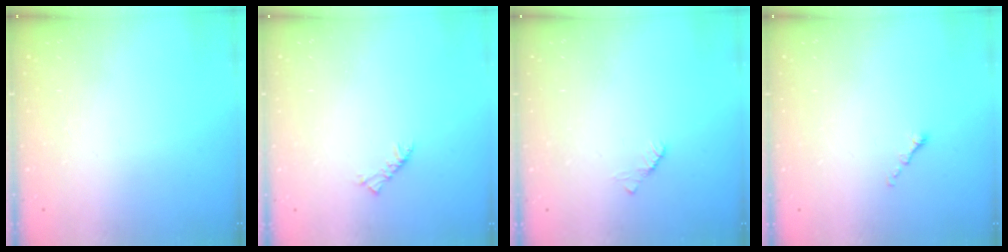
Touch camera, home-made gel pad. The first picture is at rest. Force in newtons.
{"total": 2.5, "press": 2.4, "slide": 0.7}
{"total": 2.2, "press": 2.2, "slide": 0.3}
{"total": 0.6, "press": 0.5, "slide": 0.2}